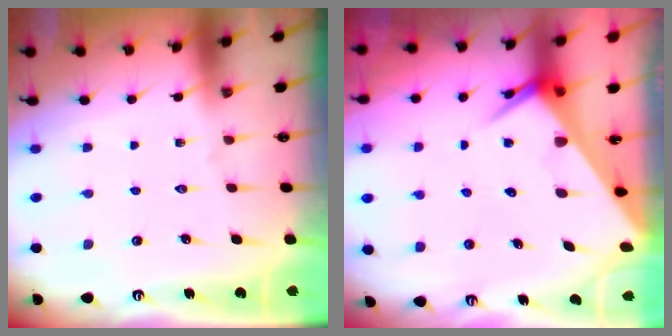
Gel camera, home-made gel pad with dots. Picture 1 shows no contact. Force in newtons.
{"total": 6.5, "press": 6.5, "slide": 0.7}